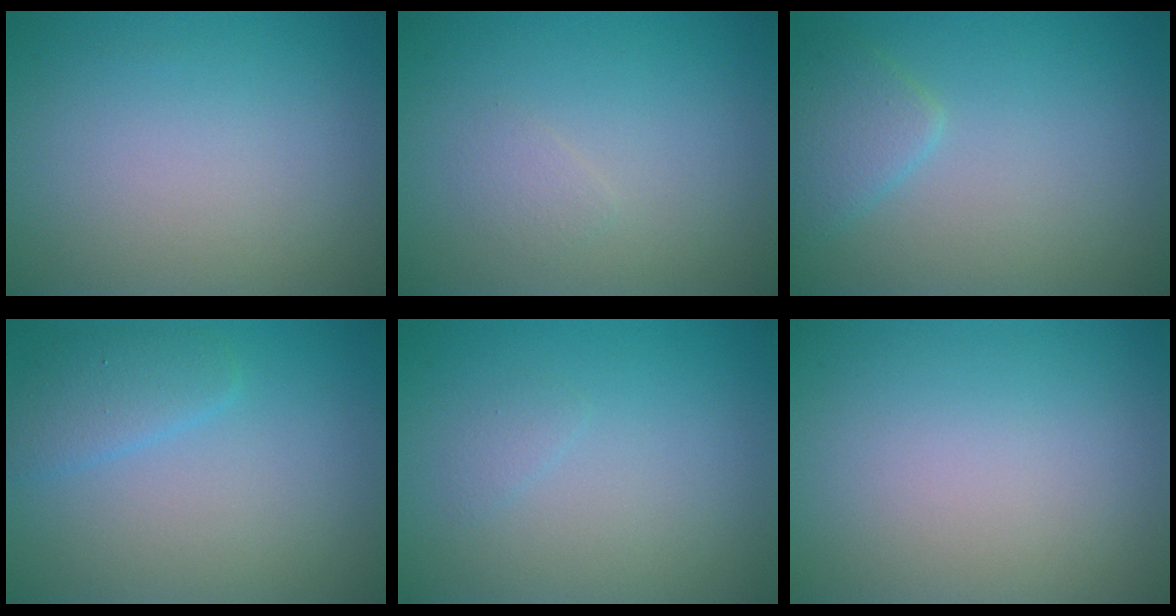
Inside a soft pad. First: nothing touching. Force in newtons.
{"total": 0.9, "press": 0.9, "slide": 0.1}
{"total": 2.4, "press": 2.4, "slide": 0.1}
{"total": 2.3, "press": 2.3, "slide": 0.2}
{"total": 0.7, "press": 0.7, "slide": 0.1}
{"total": 0.0}